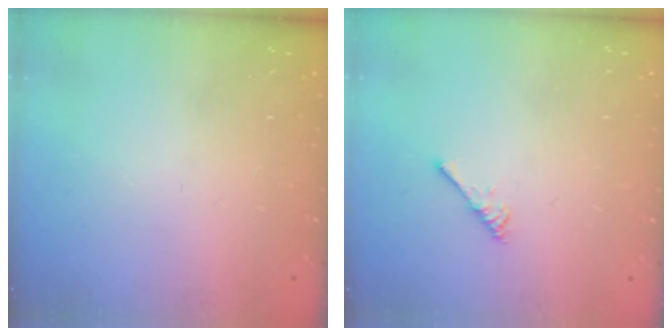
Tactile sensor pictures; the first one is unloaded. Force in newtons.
{"total": 2.9, "press": 2.9, "slide": 0.5}